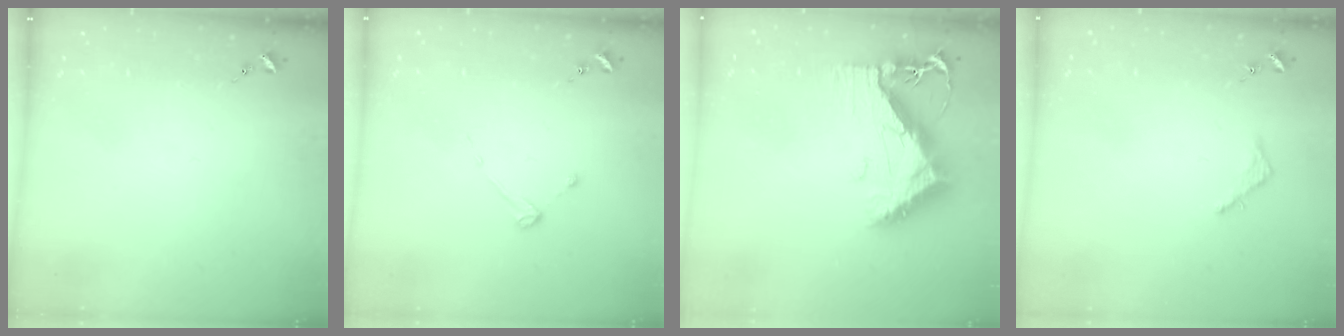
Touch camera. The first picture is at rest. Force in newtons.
{"total": 2.6, "press": 2.5, "slide": 0.4}
{"total": 12.5, "press": 12.4, "slide": 1.1}
{"total": 2.5, "press": 2.5, "slide": 0.2}